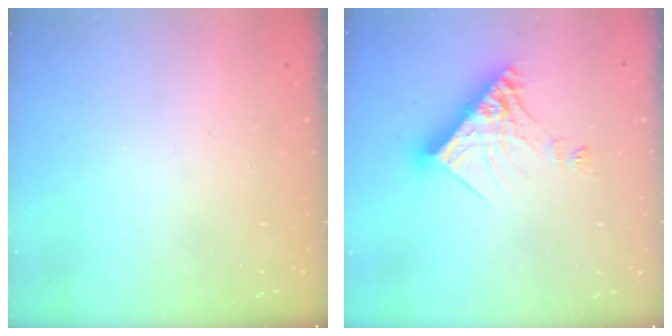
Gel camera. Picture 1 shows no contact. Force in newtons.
{"total": 13.9, "press": 13.9, "slide": 1.1}